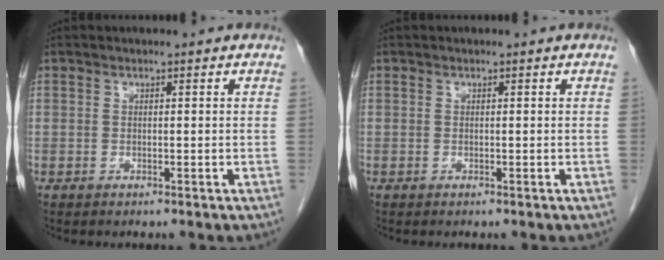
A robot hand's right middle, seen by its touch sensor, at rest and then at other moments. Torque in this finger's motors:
{"motor_torque": [-0.10, 0.09, -0.03, -0.02]}